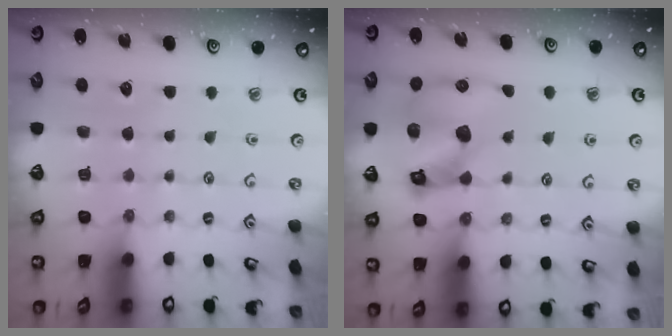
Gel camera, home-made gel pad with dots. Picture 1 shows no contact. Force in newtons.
{"total": 15.5, "press": 15.3, "slide": 2.2}